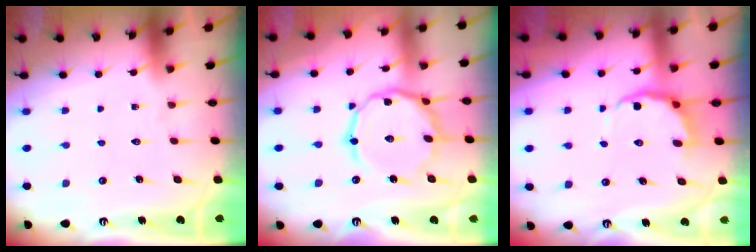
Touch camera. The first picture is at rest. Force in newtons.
{"total": 13.8, "press": 13.8, "slide": 0.8}
{"total": 6.2, "press": 5.7, "slide": 2.6}